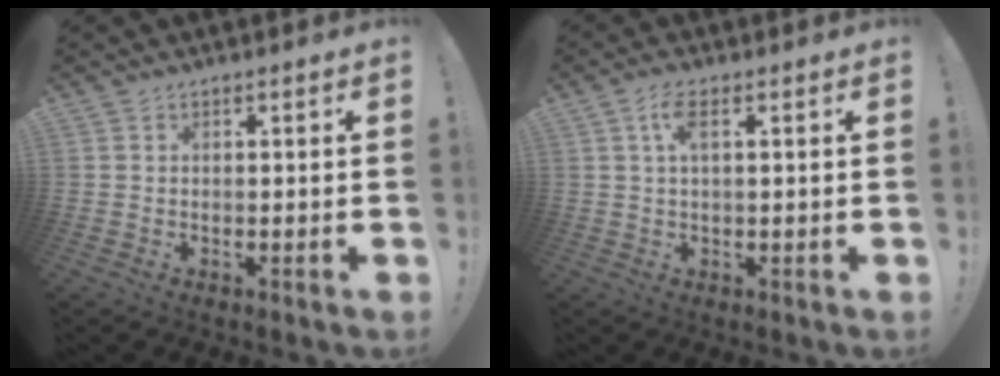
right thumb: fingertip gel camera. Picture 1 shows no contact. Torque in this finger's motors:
{"motor_torque": [0.22, 0.09, 0.40, -0.10, 0.00]}